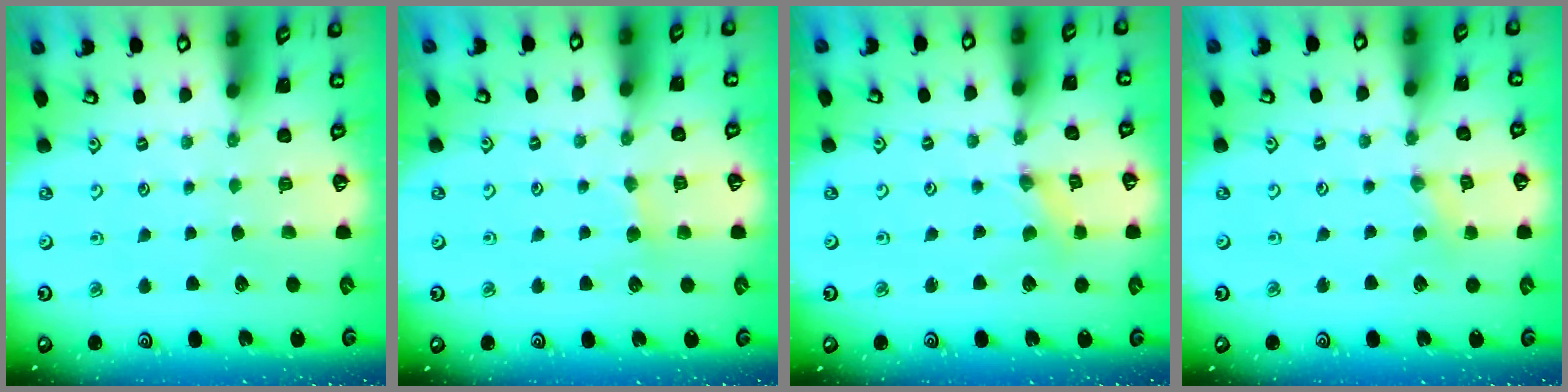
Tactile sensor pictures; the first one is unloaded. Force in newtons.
{"total": 2.7, "press": 2.6, "slide": 0.4}
{"total": 0.6, "press": 0.6, "slide": 0.1}
{"total": 2.4, "press": 2.3, "slide": 0.5}